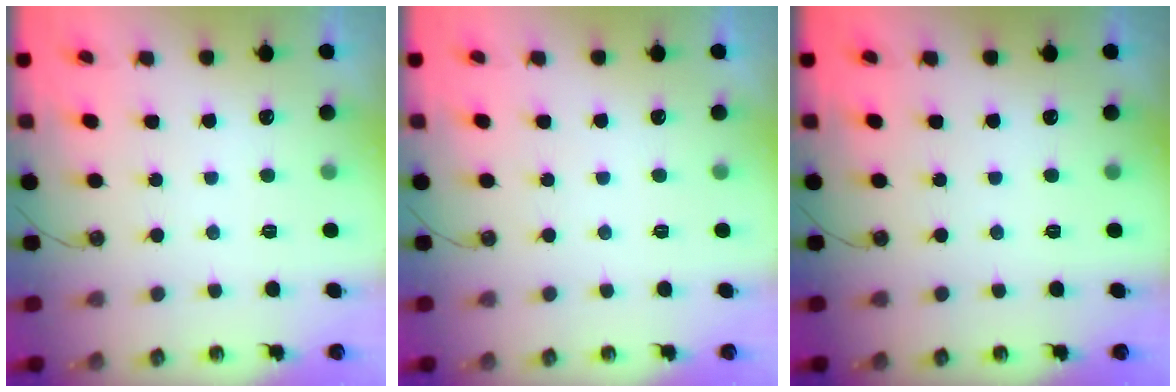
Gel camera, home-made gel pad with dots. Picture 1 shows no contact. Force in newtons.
{"total": 0.0}
{"total": 0.0}